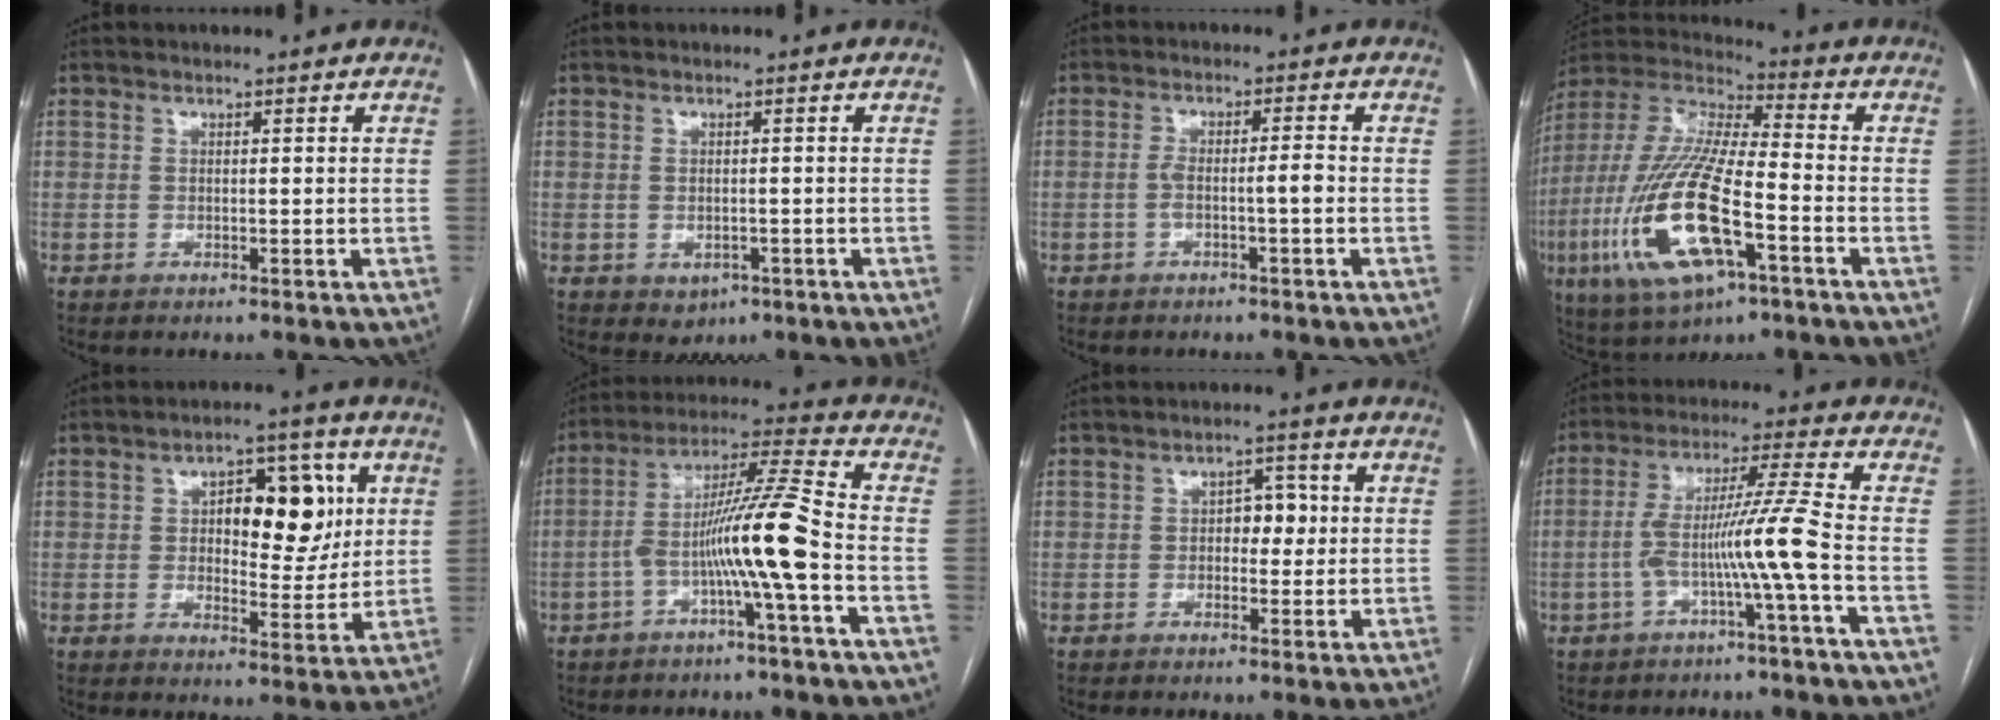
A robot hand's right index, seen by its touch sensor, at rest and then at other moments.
{"total": 2.5, "force": [-1.0, 1.9, 1.2], "torque": [-0.014, 0.001, -0.002]}
{"total": 3.4, "force": [-1.0, 0.3, 3.2], "torque": [-0.059, 0.012, -0.015]}
{"total": 20.9, "force": [-7.1, 4.9, 19.0], "torque": [-0.432, -0.027, -0.127]}
{"total": 11.1, "force": [2.8, 5.2, 9.4], "torque": [-0.124, 0.021, 0.045]}
{"total": 11.4, "force": [-3.5, -1.1, 10.8], "torque": [-0.197, 0.023, -0.067]}
{"total": 4.0, "force": [0.2, 2.4, 3.2], "torque": [-0.041, 0.014, 0.002]}
{"total": 9.1, "force": [-2.9, -1.9, 8.5], "torque": [-0.161, 0.020, -0.051]}